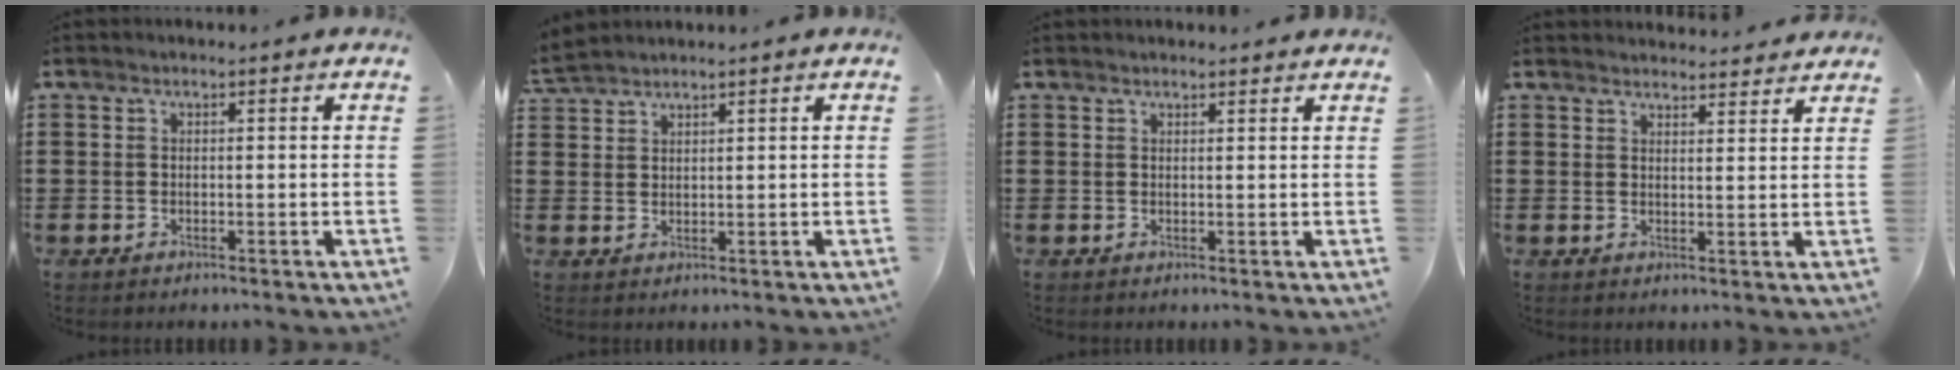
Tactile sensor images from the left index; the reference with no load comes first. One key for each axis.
{"total": 2.3, "fx": 2.3, "fy": 0.2, "fz": 0.3, "tx": -0.012, "ty": -0.001, "tz": 0.046}
{"total": 1.1, "fx": 1.1, "fy": 0.1, "fz": 0.2, "tx": -0.005, "ty": 0.000, "tz": 0.021}
{"total": 2.8, "fx": 2.8, "fy": 0.2, "fz": 0.1, "tx": -0.002, "ty": -0.013, "tz": 0.051}